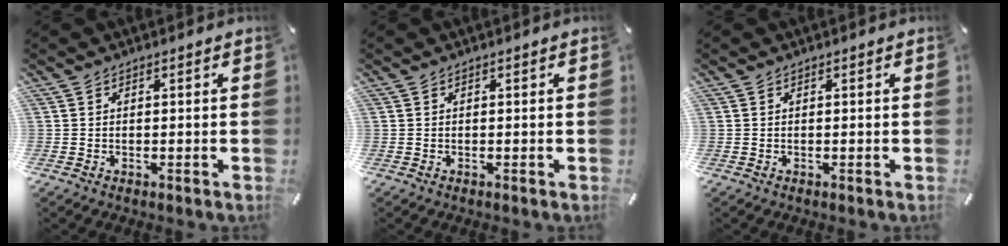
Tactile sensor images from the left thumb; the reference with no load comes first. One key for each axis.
{"total": 0.0}
{"total": 0.0}